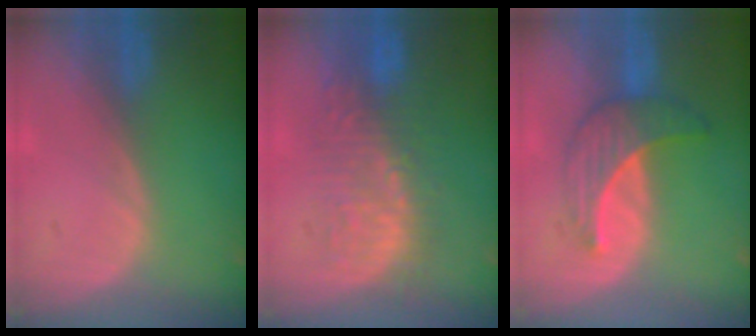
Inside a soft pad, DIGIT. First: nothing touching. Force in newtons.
{"total": 9.2, "press": 8.9, "slide": 2.1}
{"total": 7.3, "press": 6.7, "slide": 3.0}